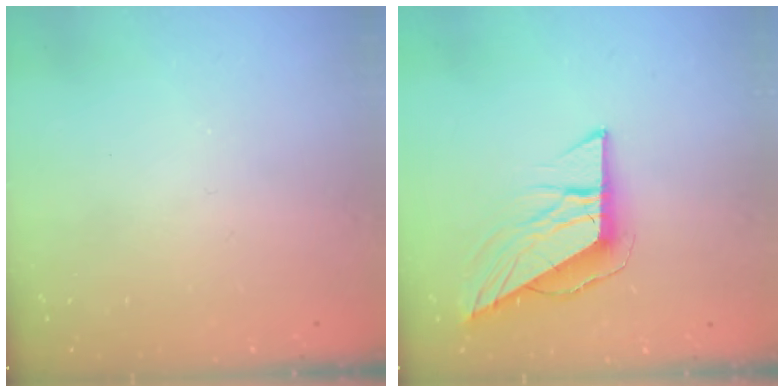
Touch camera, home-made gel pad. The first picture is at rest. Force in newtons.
{"total": 8.7, "press": 8.7, "slide": 0.3}